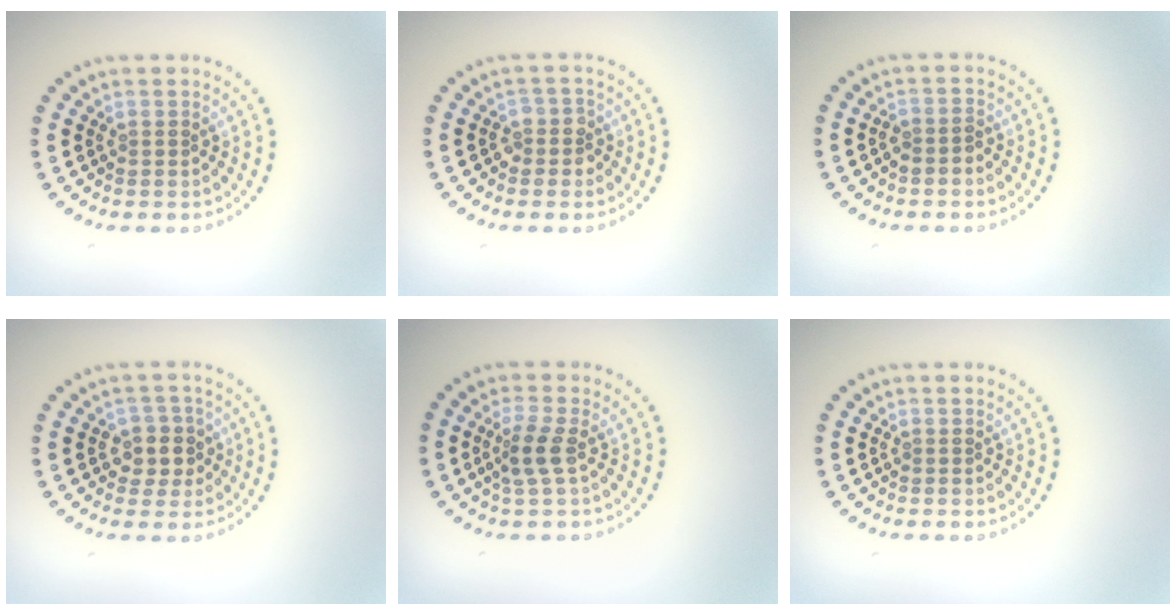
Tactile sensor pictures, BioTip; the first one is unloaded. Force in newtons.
{"total": 1.7, "press": 1.5, "slide": 0.8}
{"total": 1.3, "press": 1.1, "slide": 0.8}
{"total": 2.8, "press": 2.5, "slide": 1.3}
{"total": 2.2, "press": 2.0, "slide": 1.0}
{"total": 0.0}